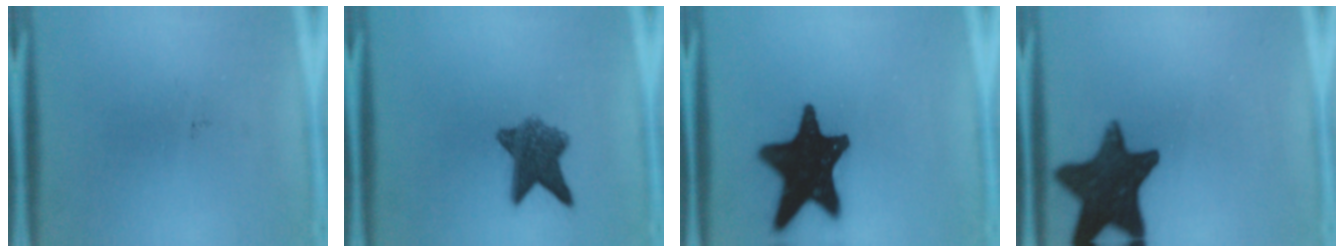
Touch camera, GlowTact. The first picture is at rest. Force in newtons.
{"total": 7.8}
{"total": 19.6}
{"total": 15.8}